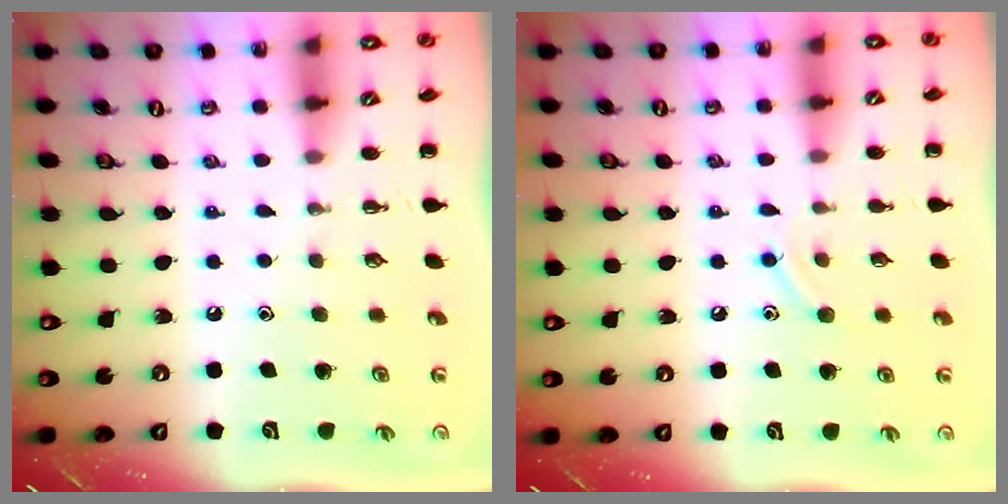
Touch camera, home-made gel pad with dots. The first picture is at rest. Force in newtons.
{"total": 8.4, "press": 8.3, "slide": 1.6}